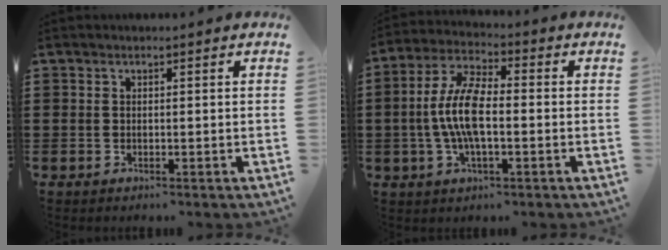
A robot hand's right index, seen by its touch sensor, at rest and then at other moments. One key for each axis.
{"total": 8.9, "fx": -0.9, "fy": 3.0, "fz": 8.3, "tx": -0.188, "ty": -0.010, "tz": -0.024}